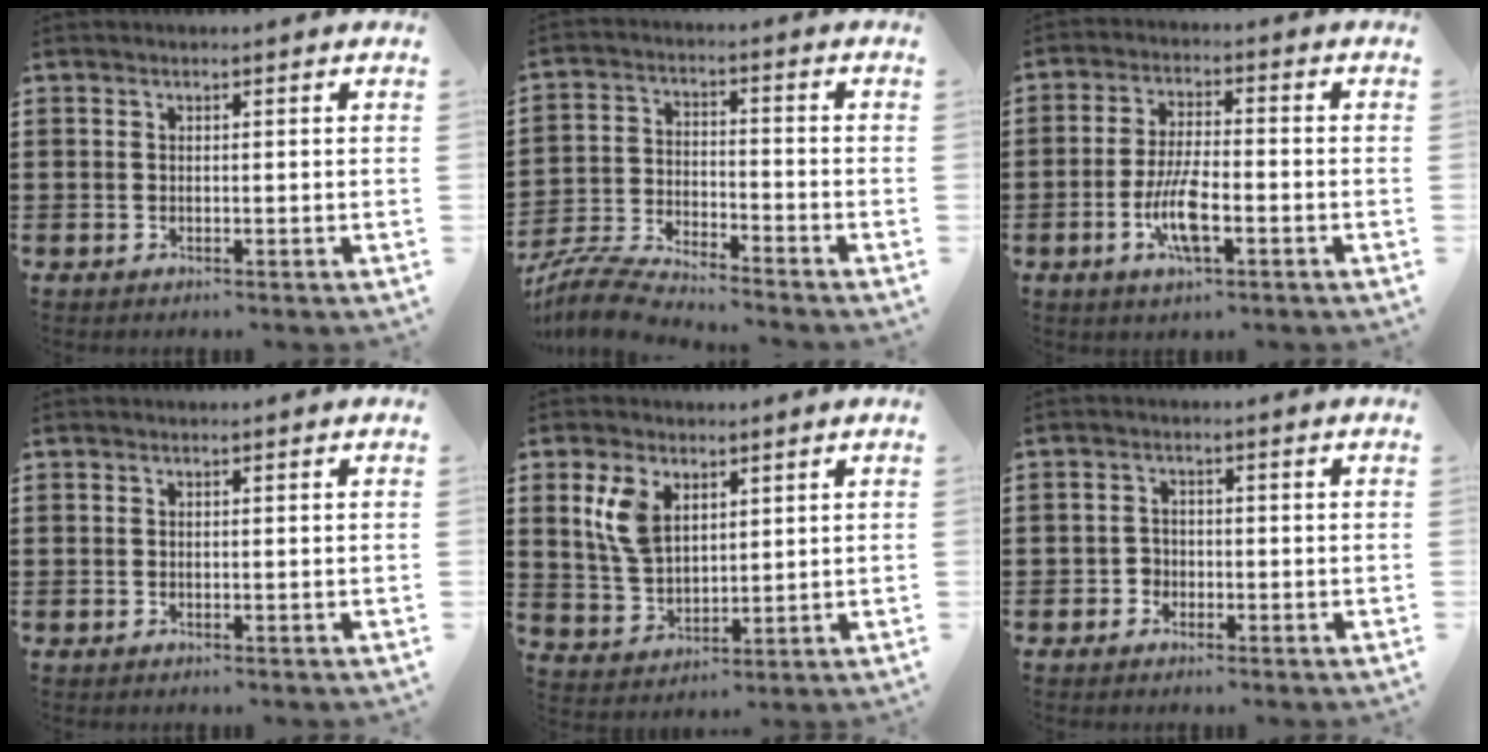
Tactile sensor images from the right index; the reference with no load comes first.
{"total": 6.3, "force": [-6.2, 0.4, 1.4], "torque": [-0.041, 0.001, -0.122]}
{"total": 7.6, "force": [-2.7, 2.2, 6.7], "torque": [-0.151, -0.012, -0.055]}
{"total": 0.0}
{"total": 7.2, "force": [3.2, 4.3, 4.8], "torque": [-0.124, 0.006, 0.055]}
{"total": 1.8, "force": [-1.1, 1.5, 0.2], "torque": [-0.010, 0.003, -0.025]}